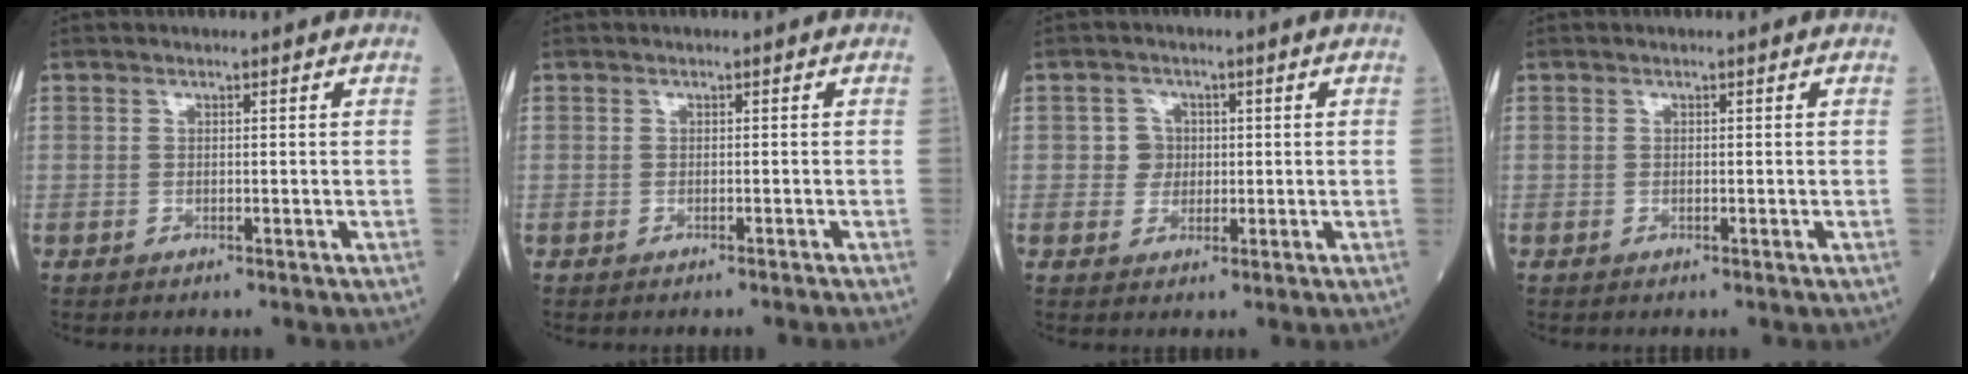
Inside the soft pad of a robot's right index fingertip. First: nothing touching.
{"total": 1.2, "force": [-1.1, -0.4, 0.5], "torque": [-0.001, 0.005, -0.017]}
{"total": 2.7, "force": [0.2, 2.7, 0.5], "torque": [0.000, 0.006, 0.002]}
{"total": 0.0}